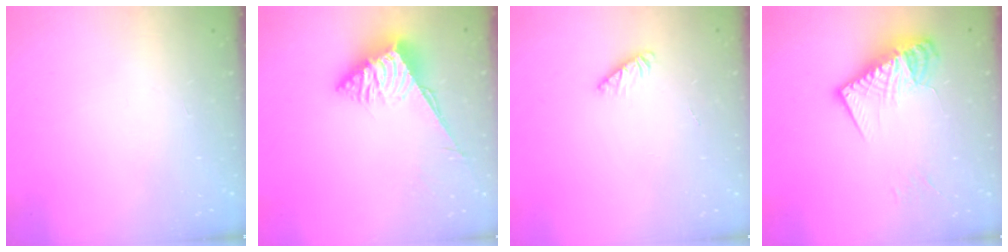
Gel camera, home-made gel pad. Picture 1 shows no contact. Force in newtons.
{"total": 5.5, "press": 5.5, "slide": 0.2}
{"total": 1.8, "press": 1.8, "slide": 0.3}
{"total": 14.0, "press": 13.9, "slide": 1.5}